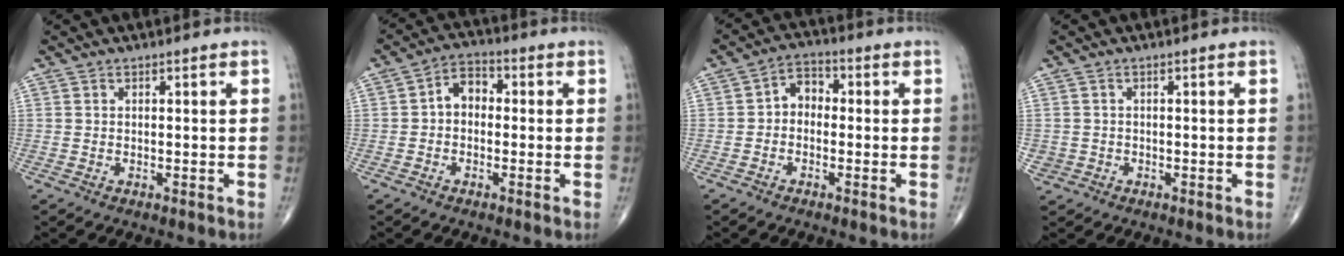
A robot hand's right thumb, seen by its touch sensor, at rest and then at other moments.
{"total": 5.4, "force": [-0.1, 4.0, 3.6], "torque": [-0.042, 0.021, -0.016]}
{"total": 4.8, "force": [-0.4, 3.7, 3.0], "torque": [-0.029, 0.020, -0.023]}
{"total": 1.8, "force": [-0.4, 1.7, 0.3], "torque": [0.000, 0.006, -0.003]}